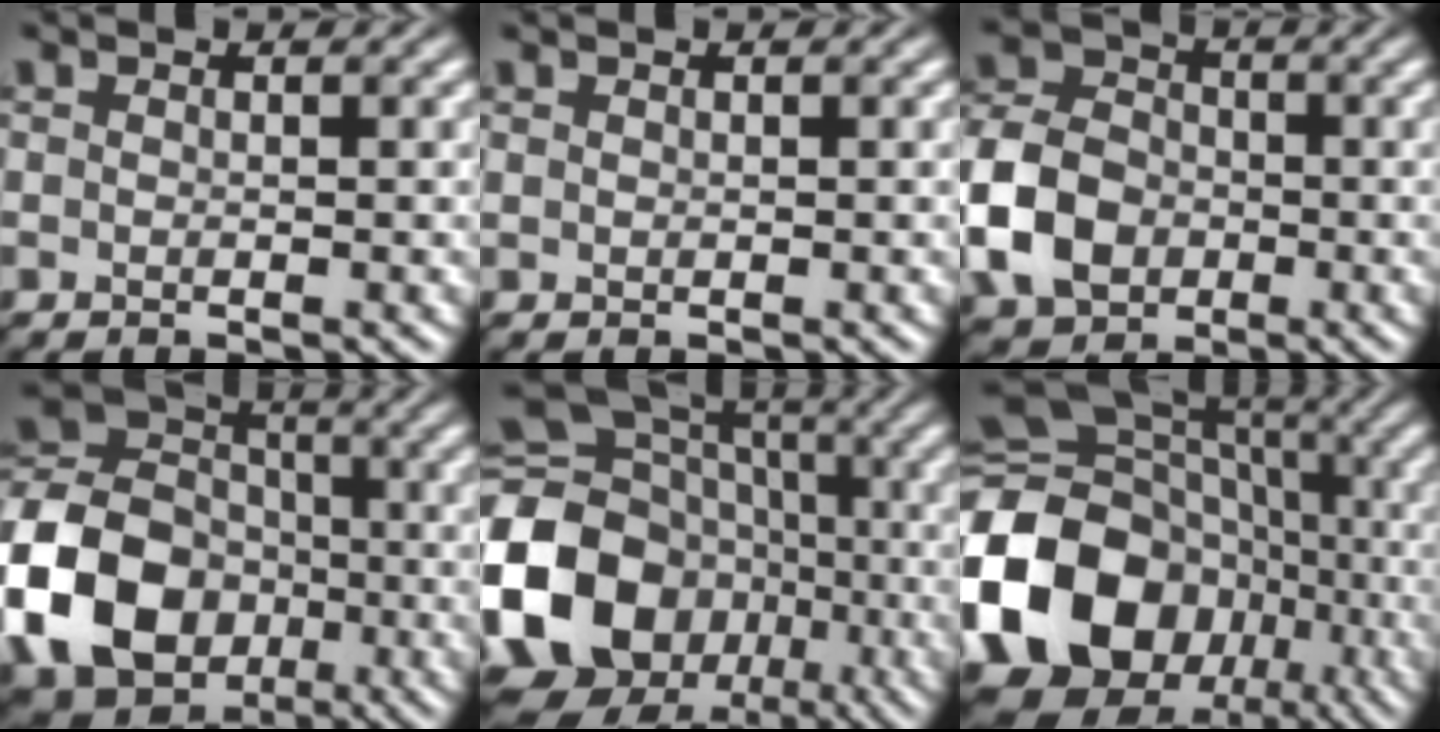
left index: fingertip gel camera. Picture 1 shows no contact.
{"total": 0.0}
{"total": 7.5, "force": [-2.2, 5.9, 4.2], "torque": [-0.089, 0.006, -0.059]}
{"total": 12.7, "force": [-3.6, 10.1, 6.8], "torque": [-0.156, 0.000, -0.078]}
{"total": 19.4, "force": [-4.8, 16.0, 9.7], "torque": [-0.217, 0.004, -0.095]}
{"total": 20.3, "force": [-5.7, 16.8, 9.9], "torque": [-0.225, -0.003, -0.111]}